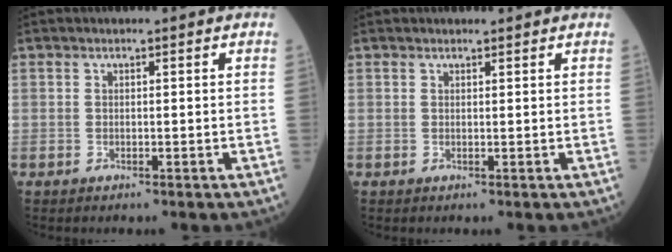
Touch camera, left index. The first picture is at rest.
{"total": 1.6, "force": [1.5, 0.3, 0.2], "torque": [-0.007, 0.009, 0.020]}